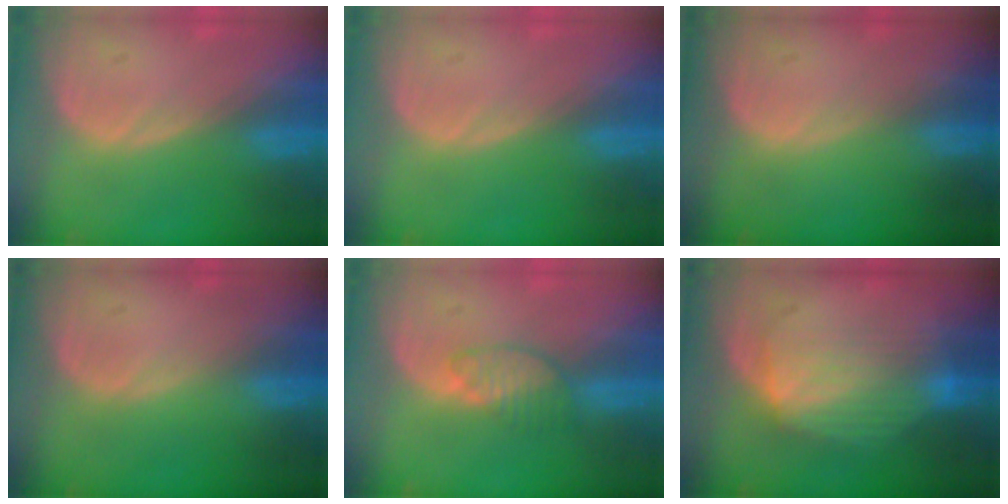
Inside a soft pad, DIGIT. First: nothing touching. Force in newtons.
{"total": 0.0}
{"total": 0.0}
{"total": 0.0}
{"total": 3.4, "press": 3.4, "slide": 0.5}
{"total": 7.6, "press": 7.4, "slide": 1.9}